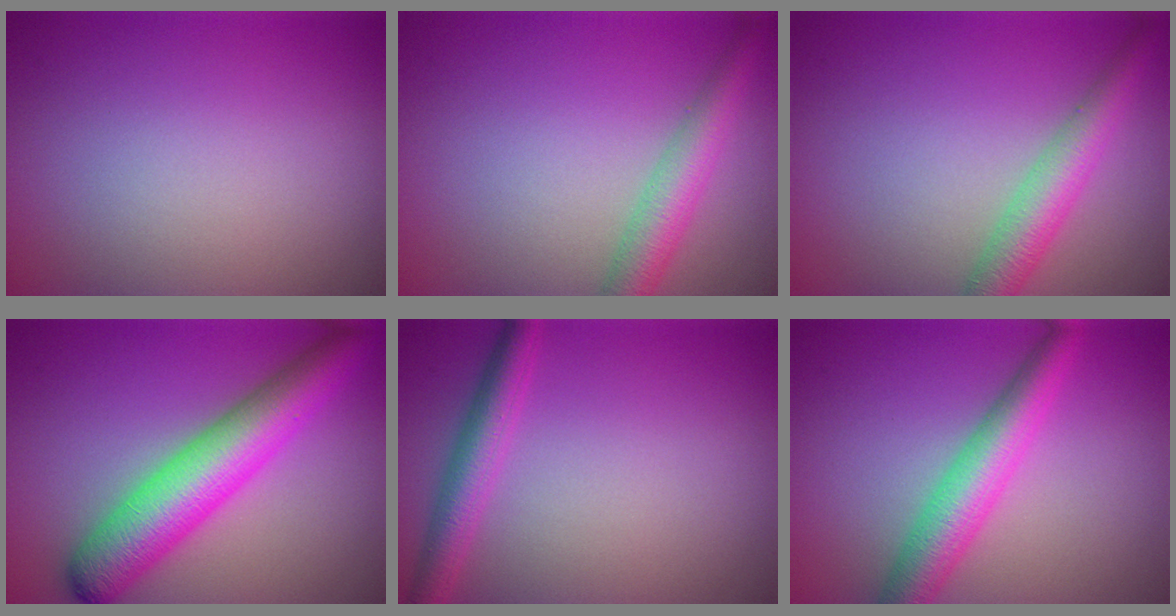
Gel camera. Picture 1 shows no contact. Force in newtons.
{"total": 3.9, "press": 3.9, "slide": 0.1}
{"total": 4.2, "press": 4.2, "slide": 0.1}
{"total": 7.9, "press": 7.9, "slide": 0.2}
{"total": 3.4, "press": 3.4, "slide": 0.2}
{"total": 5.1, "press": 5.1, "slide": 0.1}